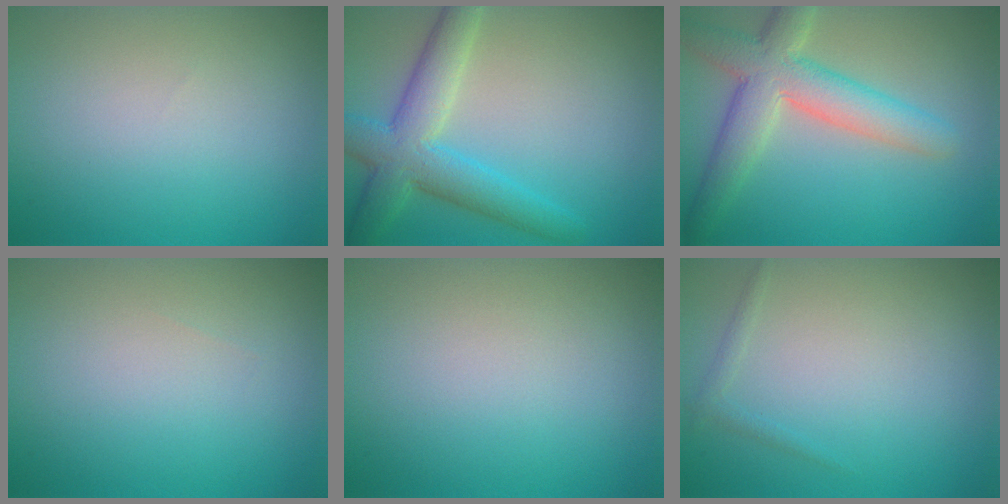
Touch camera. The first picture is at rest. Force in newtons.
{"total": 6.3, "press": 6.3, "slide": 0.2}
{"total": 6.4, "press": 6.4, "slide": 0.5}
{"total": 0.0}
{"total": 0.0}
{"total": 0.8, "press": 0.8, "slide": 0.1}